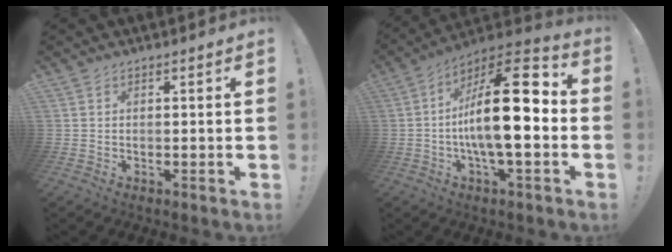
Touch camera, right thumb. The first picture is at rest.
{"total": 22.2, "force": [-1.0, 7.6, 20.8], "torque": [-0.342, 0.006, -0.022]}